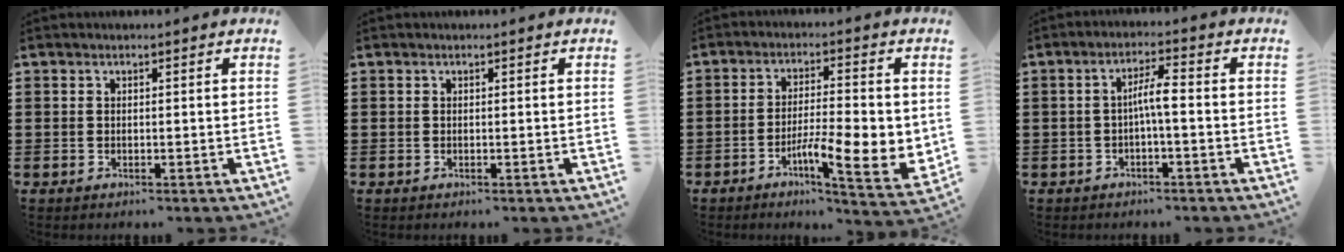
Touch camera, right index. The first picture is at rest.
{"total": 0.0}
{"total": 9.4, "force": [-2.2, 2.7, 8.8], "torque": [-0.136, -0.014, -0.035]}
{"total": 3.7, "force": [-0.6, 0.4, 3.6], "torque": [-0.068, 0.005, -0.015]}